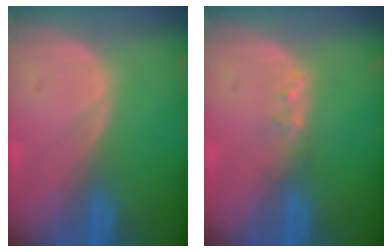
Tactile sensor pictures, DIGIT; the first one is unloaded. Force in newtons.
{"total": 1.2, "press": 1.1, "slide": 0.2}